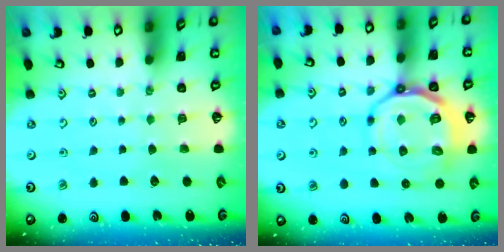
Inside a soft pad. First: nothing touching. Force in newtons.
{"total": 14.1, "press": 13.7, "slide": 3.3}